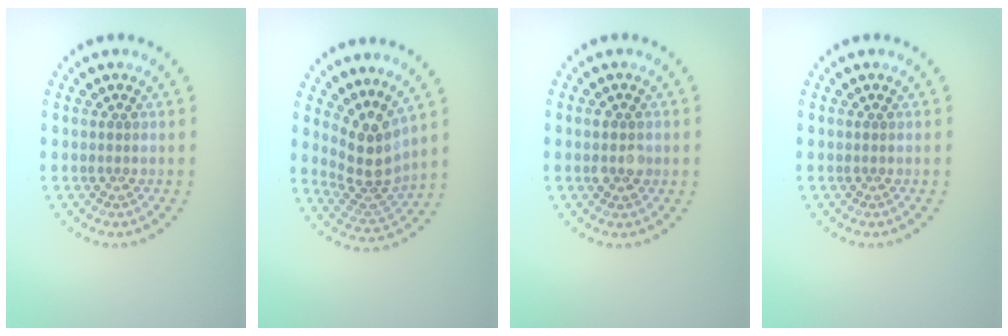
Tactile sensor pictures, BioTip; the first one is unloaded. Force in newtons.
{"total": 3.9, "press": 3.0, "slide": 2.5}
{"total": 2.3, "press": 2.3, "slide": 0.2}
{"total": 0.0}